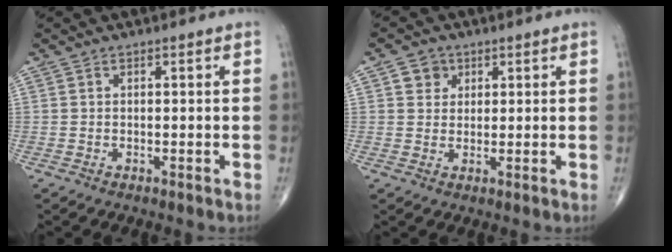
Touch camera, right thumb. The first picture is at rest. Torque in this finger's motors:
{"motor_torque": [0.45, 0.85, 0.12, 0.06, -0.02]}